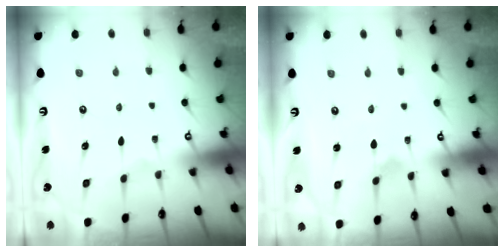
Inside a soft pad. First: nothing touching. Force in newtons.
{"total": 0.8, "press": 0.8, "slide": 0.0}